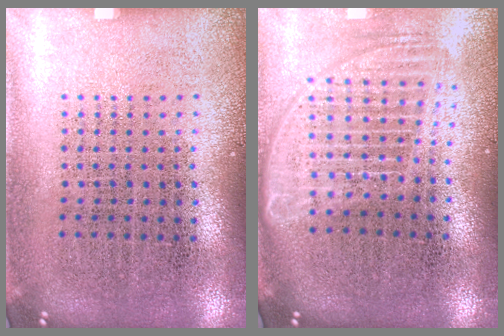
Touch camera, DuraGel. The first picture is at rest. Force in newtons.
{"total": 1.8, "press": 1.5, "slide": 0.9}